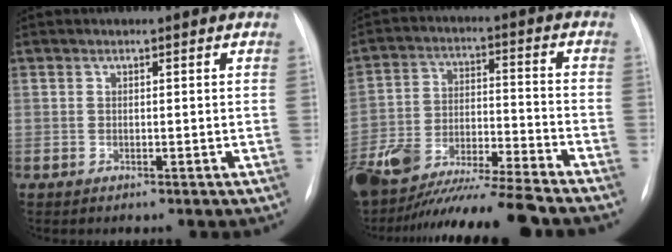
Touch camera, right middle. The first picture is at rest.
{"total": 20.3, "force": [-17.8, 0.5, 9.8], "torque": [-0.193, -0.030, -0.305]}